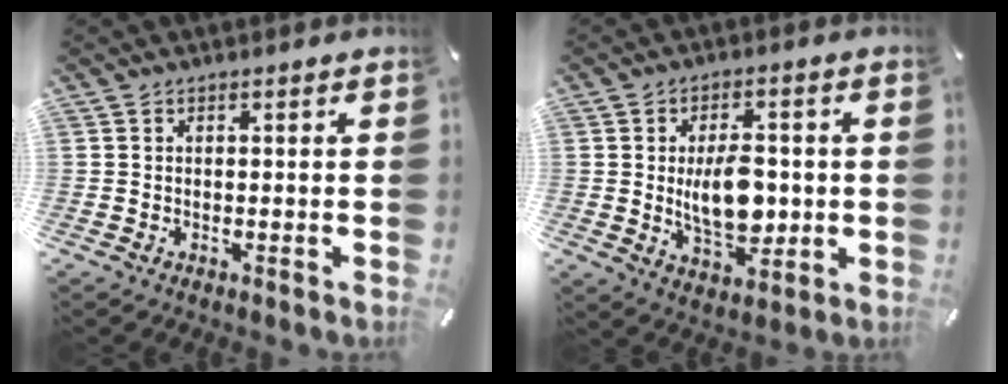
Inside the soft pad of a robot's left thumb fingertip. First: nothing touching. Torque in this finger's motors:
{"motor_torque": [0.84, 0.87, 1.08, 0.13, 0.17]}